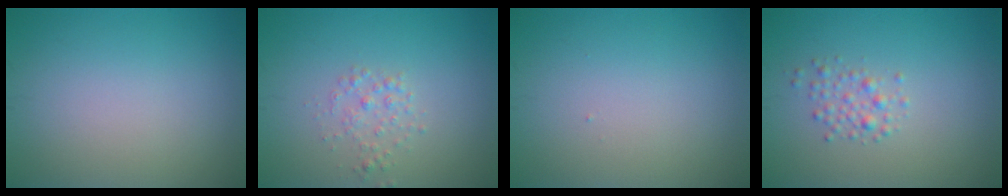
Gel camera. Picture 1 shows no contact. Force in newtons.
{"total": 1.5, "press": 1.5, "slide": 0.0}
{"total": 0.0}
{"total": 1.6, "press": 1.6, "slide": 0.1}